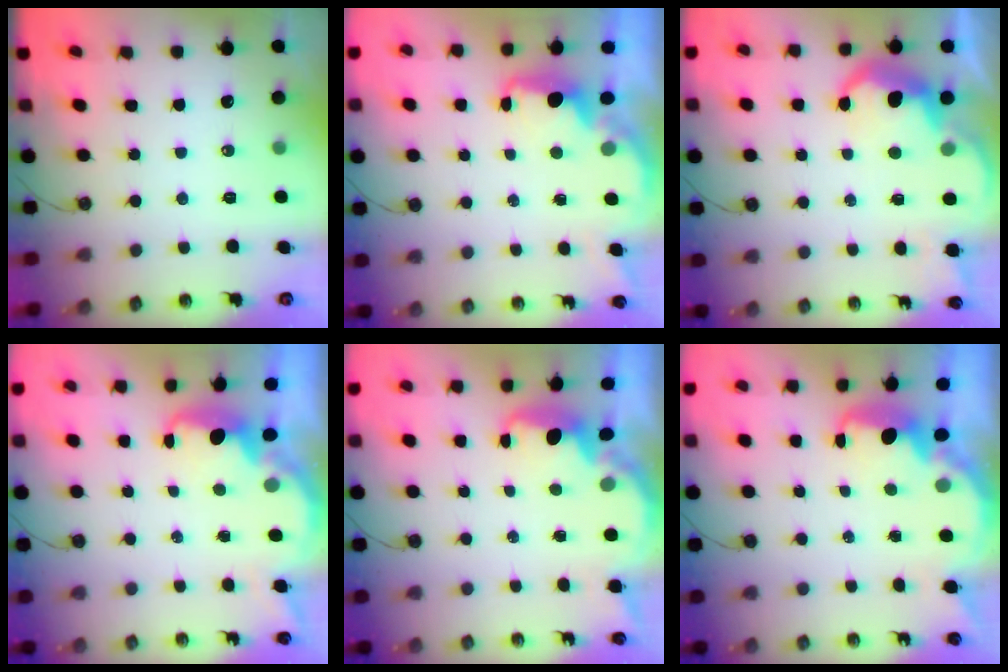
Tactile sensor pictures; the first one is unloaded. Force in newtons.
{"total": 2.2, "press": 2.0, "slide": 0.8}
{"total": 8.6, "press": 8.5, "slide": 0.6}
{"total": 2.5, "press": 2.4, "slide": 0.7}
{"total": 2.7, "press": 2.5, "slide": 0.9}
{"total": 4.9, "press": 4.9, "slide": 0.6}